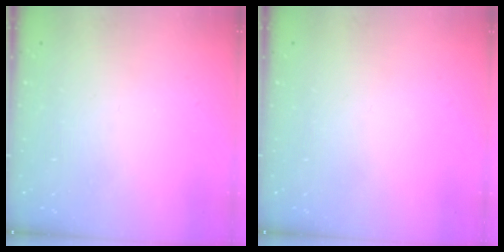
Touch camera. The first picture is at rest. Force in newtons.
{"total": 0.0}